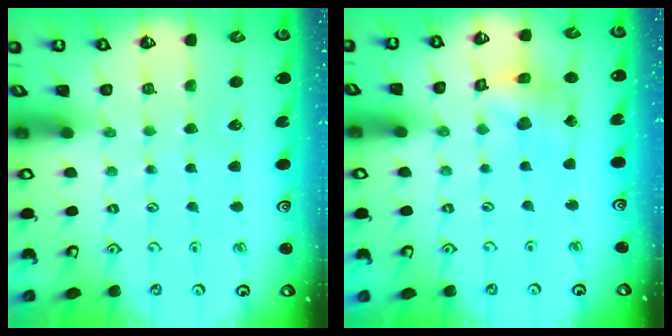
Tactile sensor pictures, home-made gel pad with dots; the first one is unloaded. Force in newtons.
{"total": 8.0, "press": 8.0, "slide": 0.7}